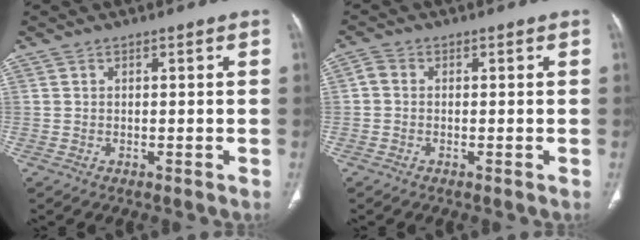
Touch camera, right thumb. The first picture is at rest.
{"total": 1.8, "force": [-0.1, 1.5, 1.1], "torque": [-0.018, 0.002, -0.008]}